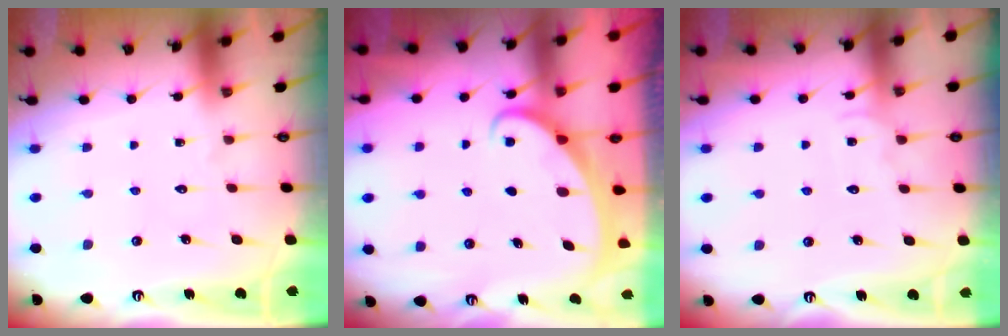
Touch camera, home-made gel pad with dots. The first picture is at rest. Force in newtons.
{"total": 2.1, "press": 2.1, "slide": 0.1}
{"total": 3.7, "press": 3.7, "slide": 0.3}